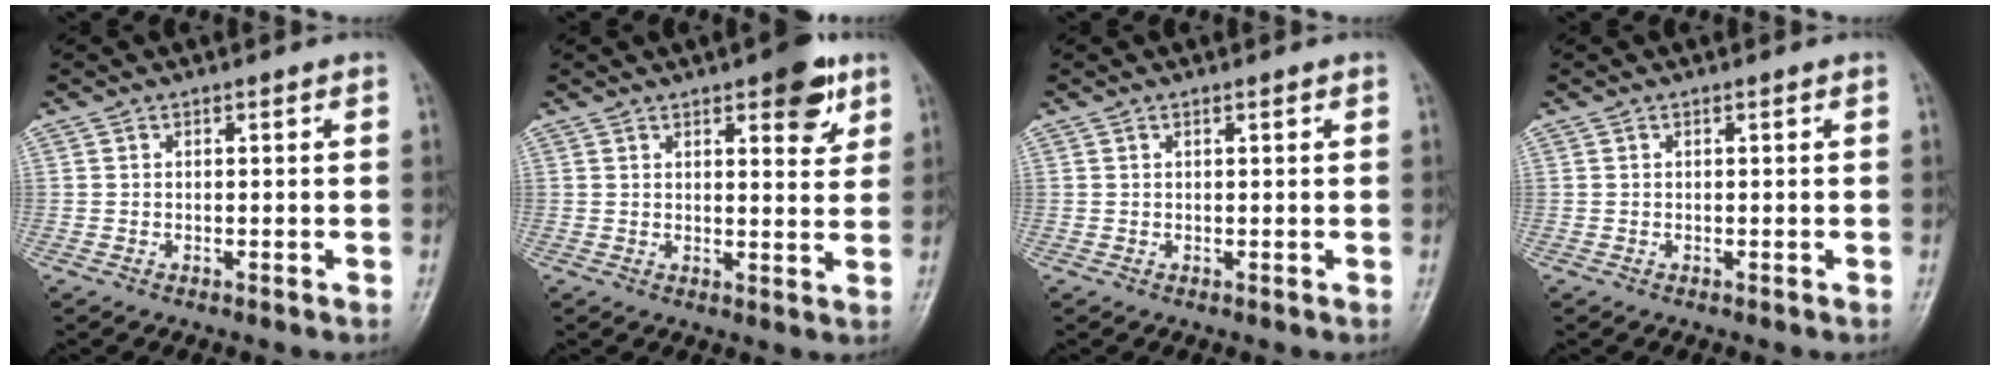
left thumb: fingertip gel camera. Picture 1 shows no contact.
{"total": 7.4, "force": [4.1, 2.8, 5.5], "torque": [-0.050, -0.018, 0.048]}
{"total": 0.6, "force": [0.4, 0.1, 0.4], "torque": [-0.006, 0.000, 0.005]}
{"total": 0.0}